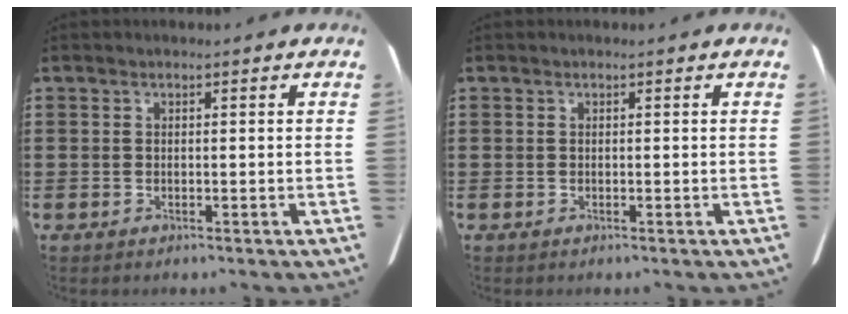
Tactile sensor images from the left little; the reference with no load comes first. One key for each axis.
{"total": 0.0}